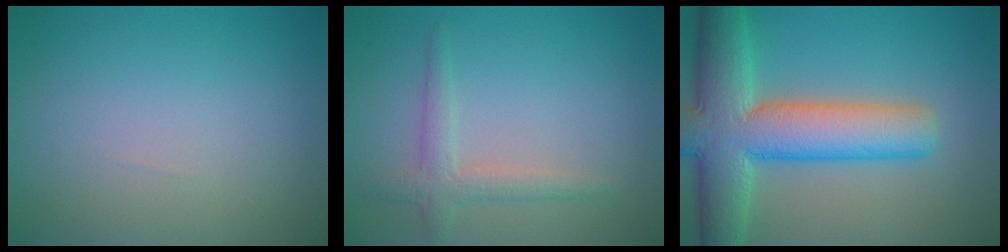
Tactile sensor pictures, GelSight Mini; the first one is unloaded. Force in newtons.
{"total": 2.3, "press": 2.3, "slide": 0.1}
{"total": 10.5, "press": 10.5, "slide": 0.6}